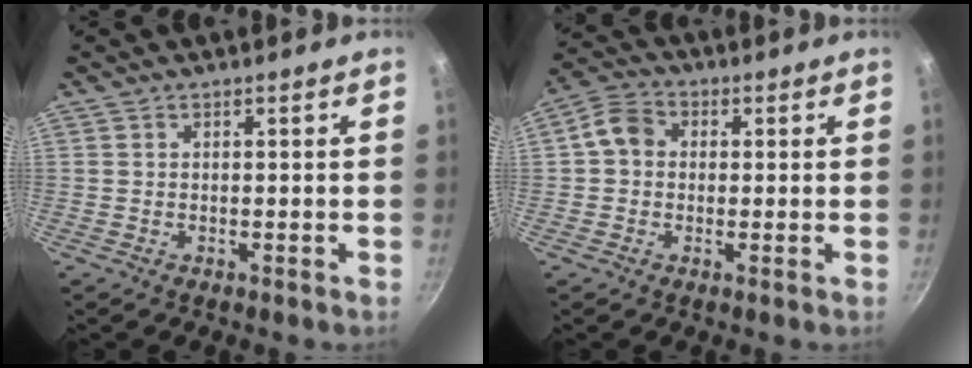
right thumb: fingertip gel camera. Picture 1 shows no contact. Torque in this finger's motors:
{"motor_torque": [-0.07, 0.09, -0.14, -0.16, 0.19]}